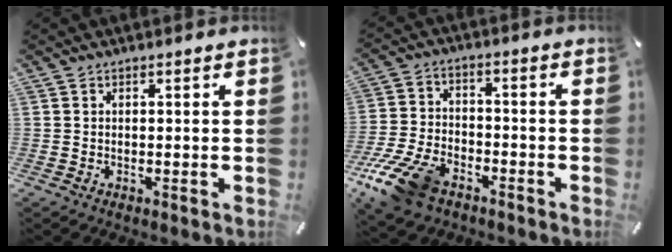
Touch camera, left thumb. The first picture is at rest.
{"total": 13.1, "force": [-8.5, 7.2, 6.8], "torque": [-0.128, 0.047, -0.151]}